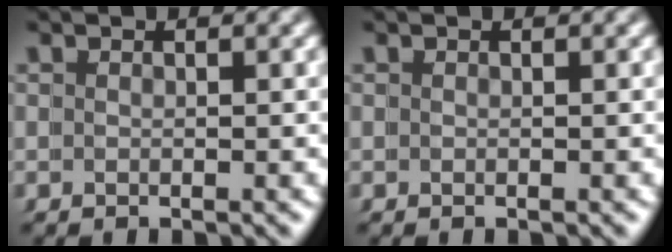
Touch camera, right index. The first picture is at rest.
{"total": 0.0}